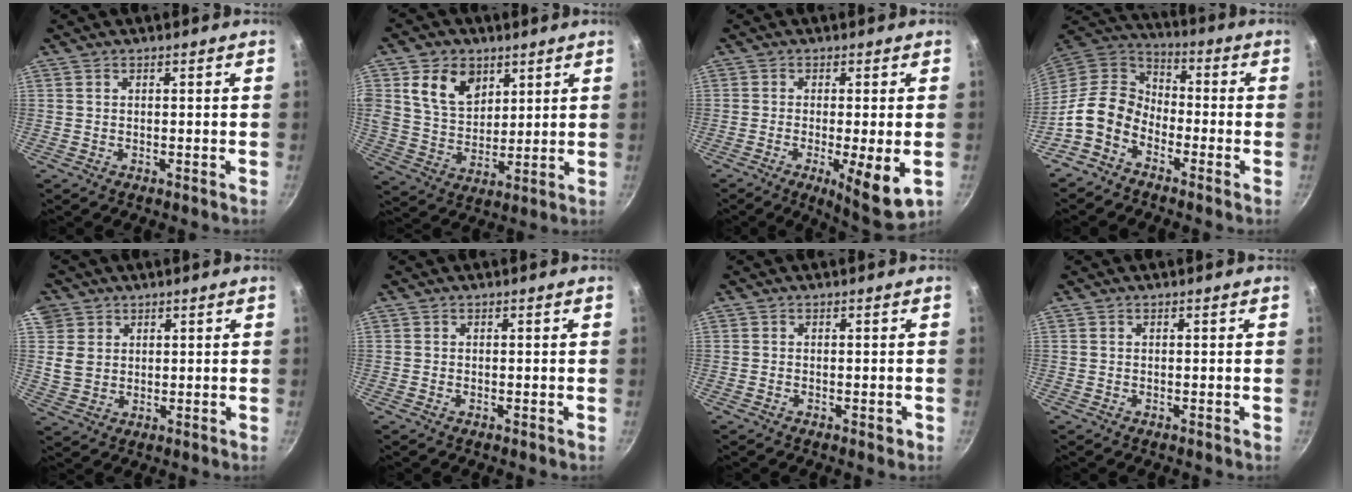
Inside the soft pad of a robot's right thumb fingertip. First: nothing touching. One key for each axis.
{"total": 11.5, "fx": 4.9, "fy": 8.3, "fz": 6.3, "tx": -0.087, "ty": -0.025, "tz": 0.089}
{"total": 9.1, "fx": -2.4, "fy": 1.7, "fz": 8.6, "tx": -0.137, "ty": -0.008, "tz": -0.030}
{"total": 11.1, "fx": -5.2, "fy": 7.9, "fz": 5.8, "tx": -0.083, "ty": 0.058, "tz": -0.129}
{"total": 6.0, "fx": 2.3, "fy": 5.3, "fz": 1.6, "tx": 0.005, "ty": -0.002, "tz": 0.045}
{"total": 0.0}
{"total": 1.2, "fx": -0.5, "fy": 0.6, "fz": 0.8, "tx": -0.010, "ty": 0.003, "tz": -0.008}
{"total": 0.0}